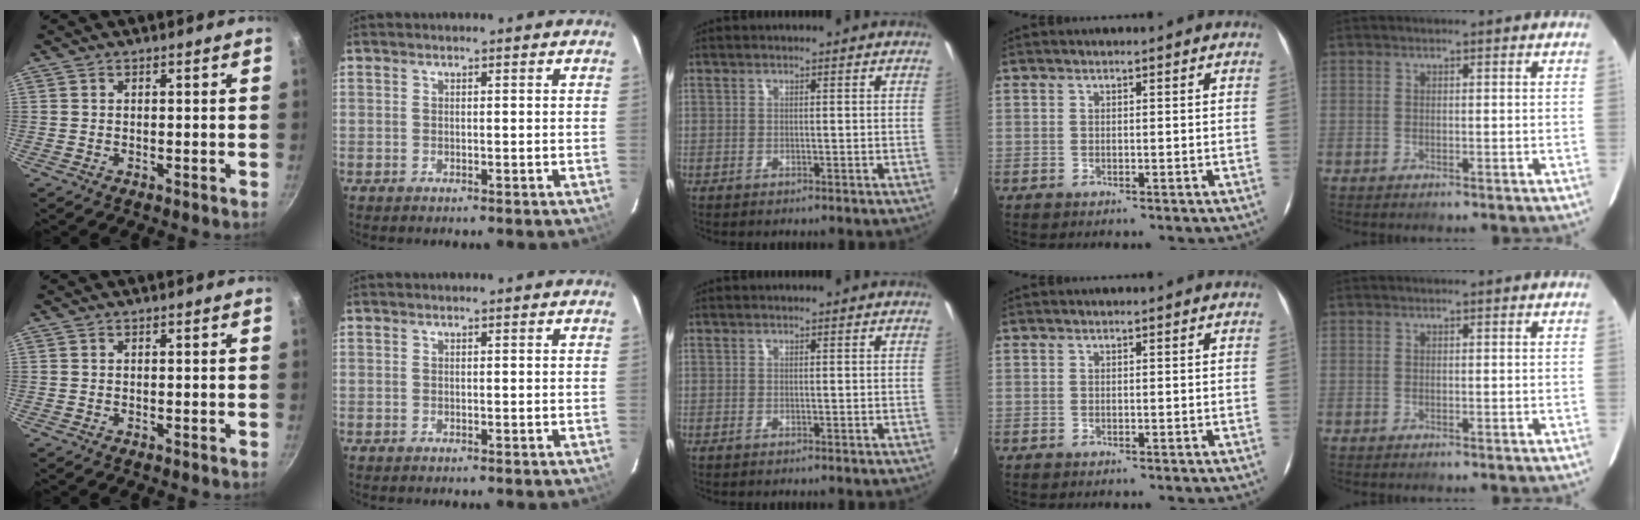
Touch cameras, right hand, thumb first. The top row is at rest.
{}